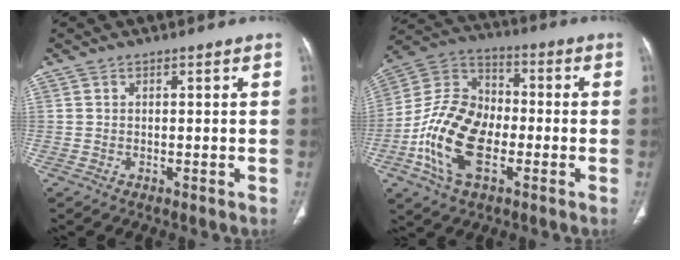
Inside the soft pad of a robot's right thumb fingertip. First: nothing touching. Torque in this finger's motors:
{"motor_torque": [2.39, 2.03, 0.61, 0.49, 0.44]}